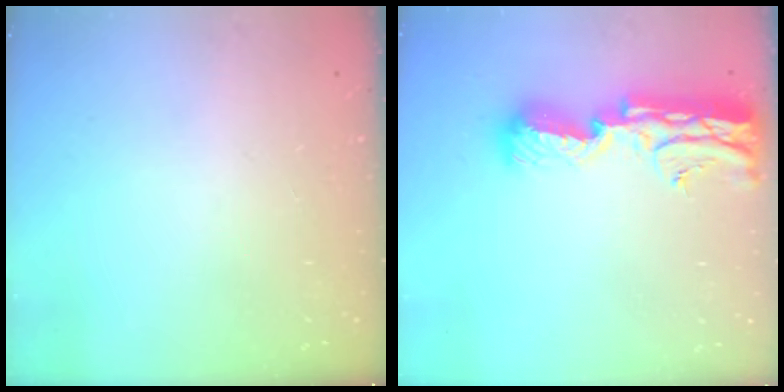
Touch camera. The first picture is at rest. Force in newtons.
{"total": 20.1, "press": 19.4, "slide": 5.5}